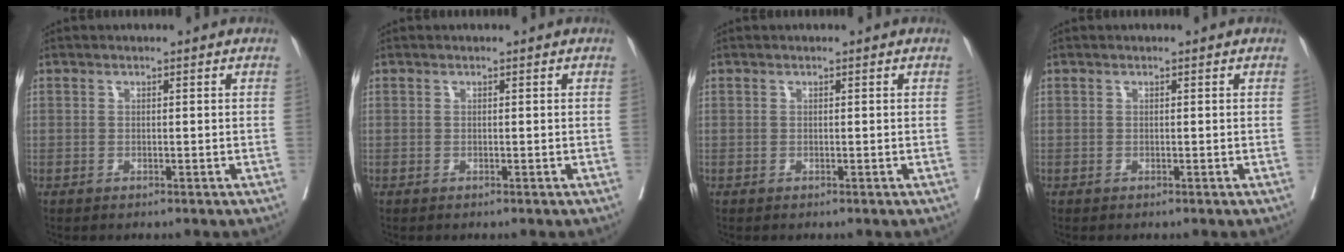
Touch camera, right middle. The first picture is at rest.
{"total": 0.0}
{"total": 0.0}
{"total": 0.0}